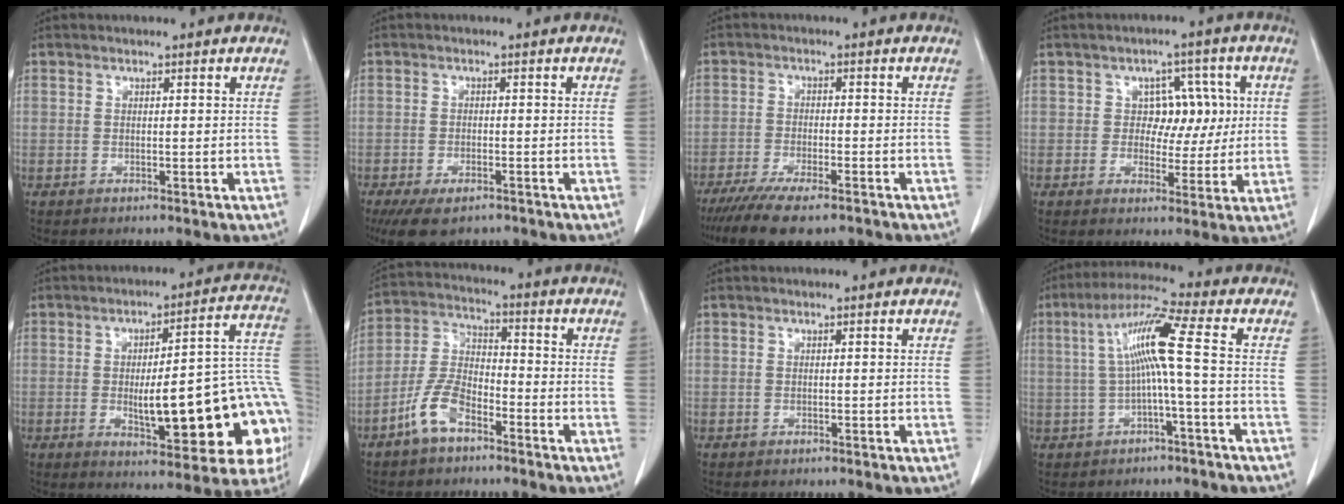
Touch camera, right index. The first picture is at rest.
{"total": 7.1, "force": [-5.2, 2.8, 3.9], "torque": [-0.063, -0.009, -0.081]}
{"total": 10.7, "force": [-8.3, 2.2, 6.4], "torque": [-0.098, -0.020, -0.130]}
{"total": 4.5, "force": [0.5, 3.4, 2.8], "torque": [-0.026, 0.011, 0.008]}
{"total": 22.1, "force": [-4.6, 5.3, 21.0], "torque": [-0.190, 0.033, -0.043]}
{"total": 8.0, "force": [-4.8, 3.5, 5.4], "torque": [-0.126, 0.010, -0.101]}
{"total": 0.0}
{"total": 8.6, "force": [0.2, -0.9, 8.6], "torque": [-0.164, 0.026, 0.004]}